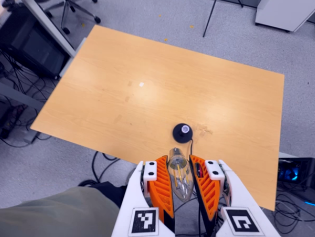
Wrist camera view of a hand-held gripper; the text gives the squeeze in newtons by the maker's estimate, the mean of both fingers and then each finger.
{"total": 21.4, "left": 22.7, "right": 20.0}